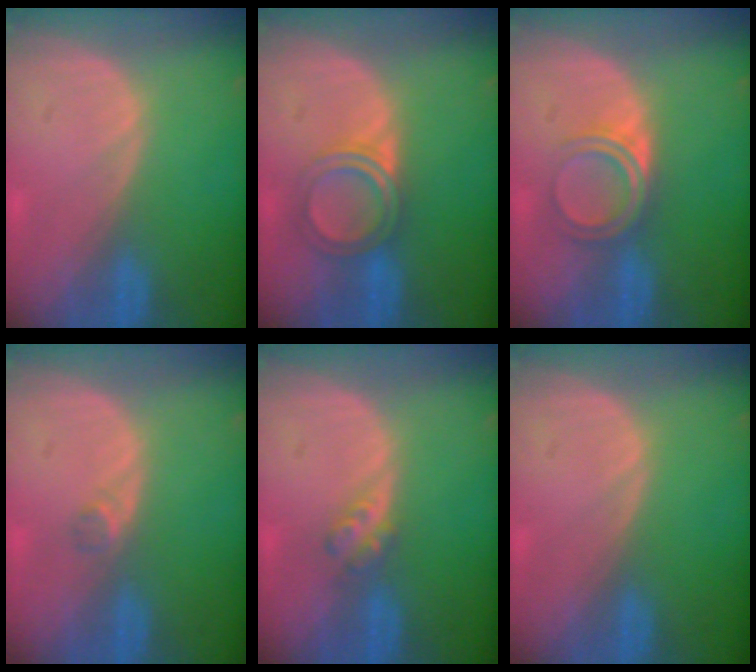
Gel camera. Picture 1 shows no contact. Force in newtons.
{"total": 5.0, "press": 4.7, "slide": 1.6}
{"total": 4.8, "press": 4.2, "slide": 2.4}
{"total": 1.3, "press": 1.1, "slide": 0.7}
{"total": 2.7, "press": 2.3, "slide": 1.3}
{"total": 0.0}